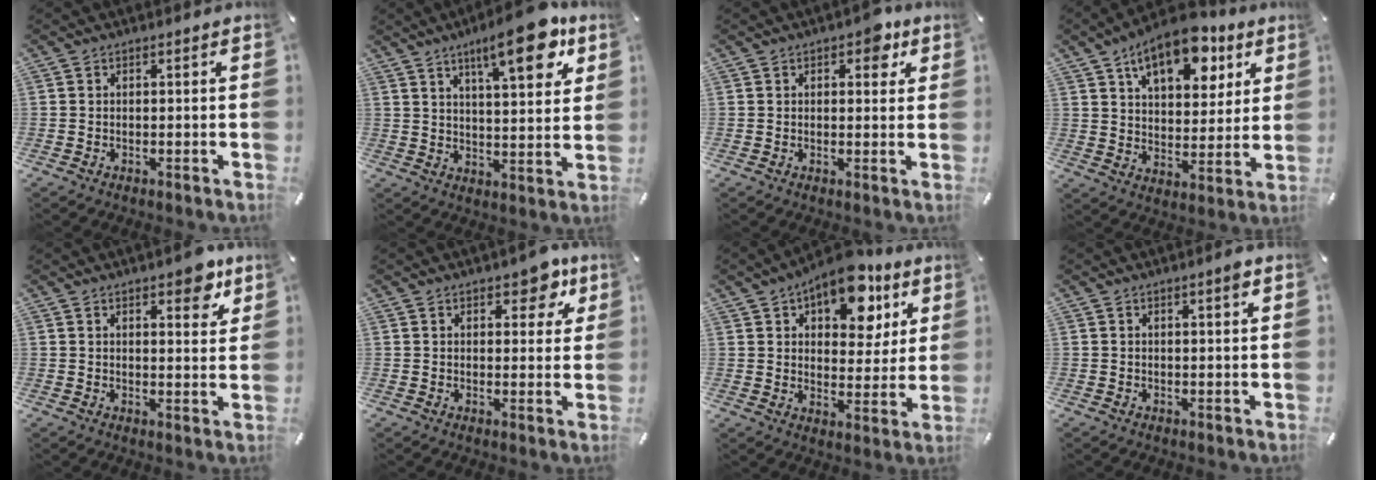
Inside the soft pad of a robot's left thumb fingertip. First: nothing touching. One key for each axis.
{"total": 15.4, "fx": 9.0, "fy": 5.2, "fz": 11.3, "tx": -0.155, "ty": -0.043, "tz": 0.141}
{"total": 4.9, "fx": 2.5, "fy": 2.7, "fz": 3.2, "tx": -0.031, "ty": -0.003, "tz": 0.034}
{"total": 14.6, "fx": 8.6, "fy": 8.1, "fz": 8.5, "tx": -0.127, "ty": -0.036, "tz": 0.149}
{"total": 7.0, "fx": 4.9, "fy": 2.9, "fz": 4.0, "tx": -0.043, "ty": -0.025, "tz": 0.079}
{"total": 7.2, "fx": 4.4, "fy": 3.7, "fz": 4.2, "tx": -0.038, "ty": -0.023, "tz": 0.070}
{"total": 14.0, "fx": 8.9, "fy": 7.7, "fz": 7.5, "tx": -0.096, "ty": -0.053, "tz": 0.153}
{"total": 2.0, "fx": 1.3, "fy": 0.2, "fz": 1.5, "tx": -0.024, "ty": -0.002, "tz": 0.019}